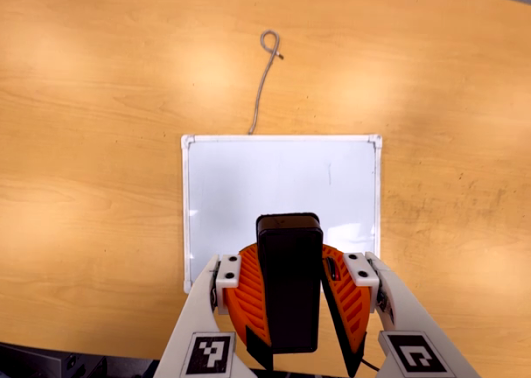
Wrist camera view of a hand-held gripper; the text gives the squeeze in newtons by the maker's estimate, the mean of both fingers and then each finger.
{"total": 10.4, "left": 10.3, "right": 10.5}